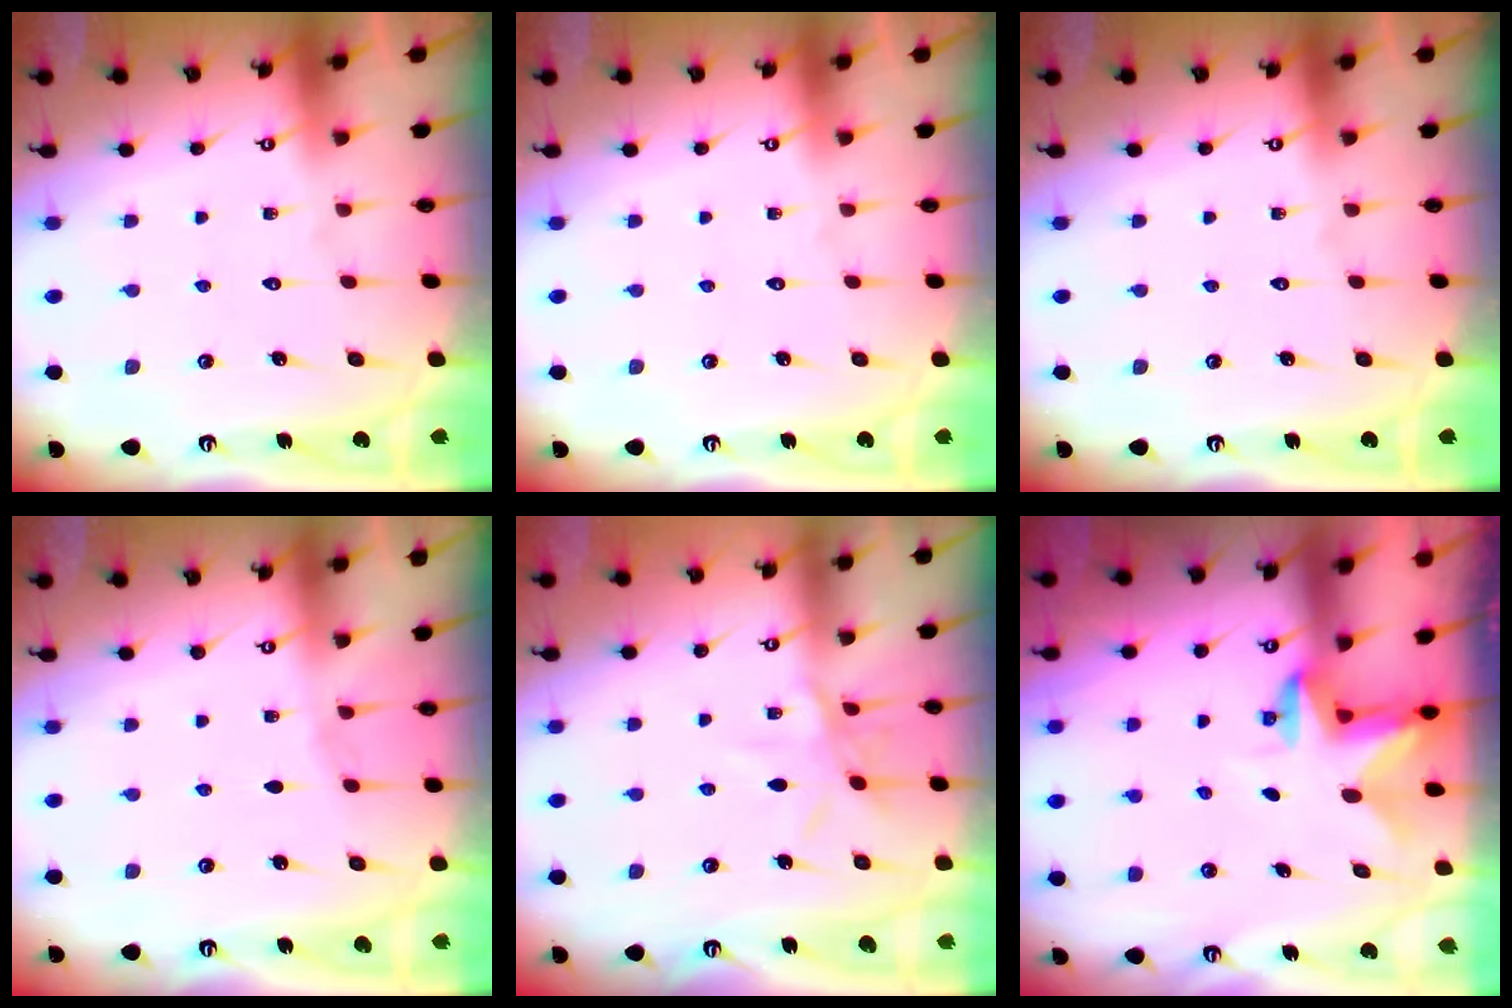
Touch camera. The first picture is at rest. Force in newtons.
{"total": 0.0}
{"total": 0.0}
{"total": 2.9, "press": 2.9, "slide": 0.4}
{"total": 7.9, "press": 7.9, "slide": 0.5}
{"total": 2.6, "press": 2.6, "slide": 0.5}